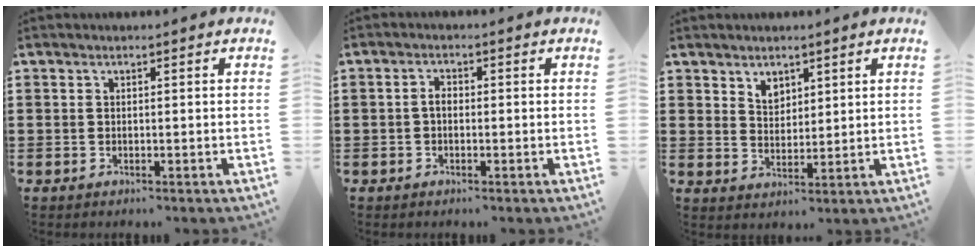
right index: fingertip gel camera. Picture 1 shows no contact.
{"total": 1.8, "force": [-0.4, 1.0, 1.5], "torque": [-0.036, 0.000, -0.010]}
{"total": 2.9, "force": [2.3, 1.8, 0.5], "torque": [-0.019, 0.006, 0.043]}